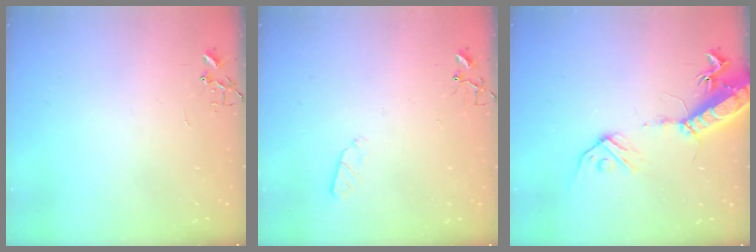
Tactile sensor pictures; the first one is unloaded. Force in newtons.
{"total": 3.2, "press": 3.1, "slide": 0.5}
{"total": 16.9, "press": 16.5, "slide": 3.8}